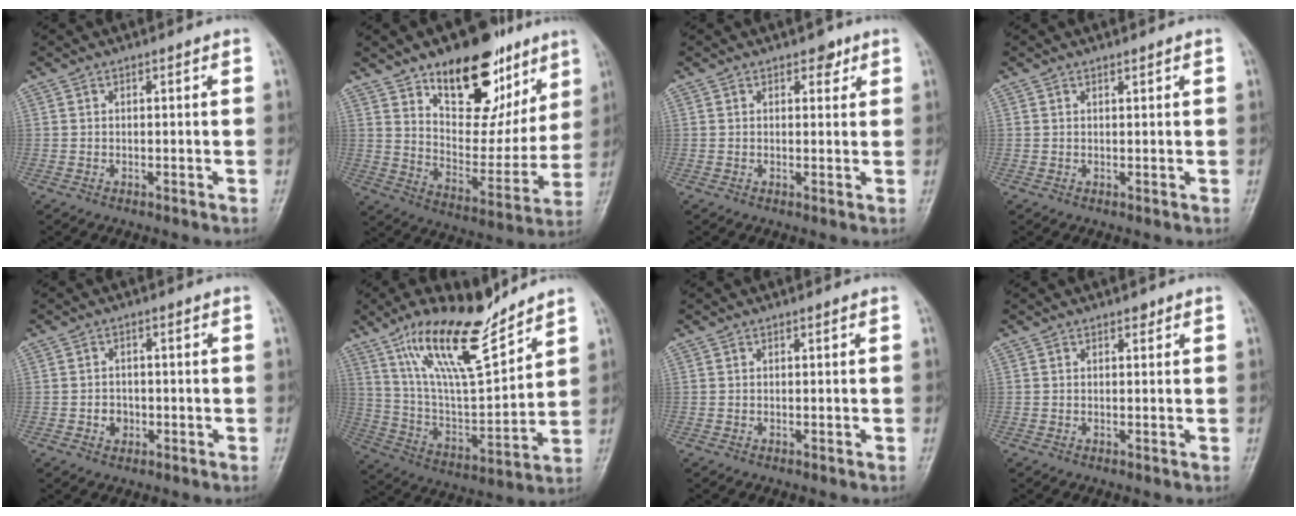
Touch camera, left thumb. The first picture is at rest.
{"total": 23.2, "force": [13.4, 12.3, 14.5], "torque": [-0.156, -0.057, 0.215]}
{"total": 2.3, "force": [1.4, 1.5, 1.1], "torque": [0.001, -0.005, 0.016]}
{"total": 0.5, "force": [0.5, 0.1, 0.2], "torque": [-0.006, -0.004, 0.008]}
{"total": 2.8, "force": [-0.9, 2.4, 1.2], "torque": [-0.003, 0.006, -0.013]}
{"total": 18.8, "force": [13.4, 5.1, 12.2], "torque": [-0.186, -0.069, 0.250]}
{"total": 0.0}
{"total": 0.8, "force": [0.6, 0.5, 0.3], "torque": [0.000, -0.003, 0.005]}